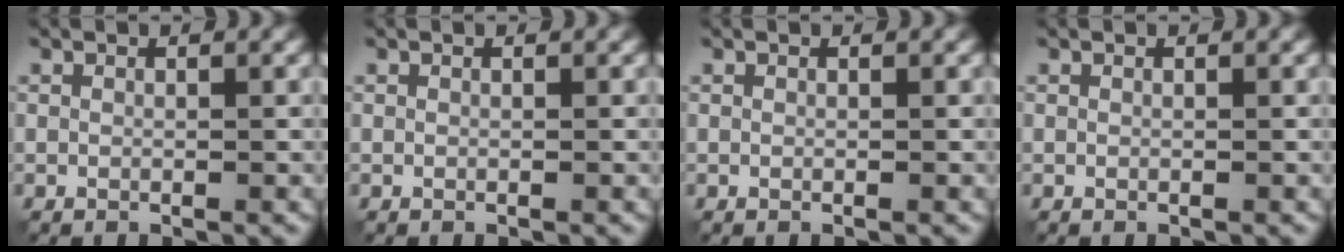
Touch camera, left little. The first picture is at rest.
{"total": 0.0}
{"total": 0.0}
{"total": 0.0}